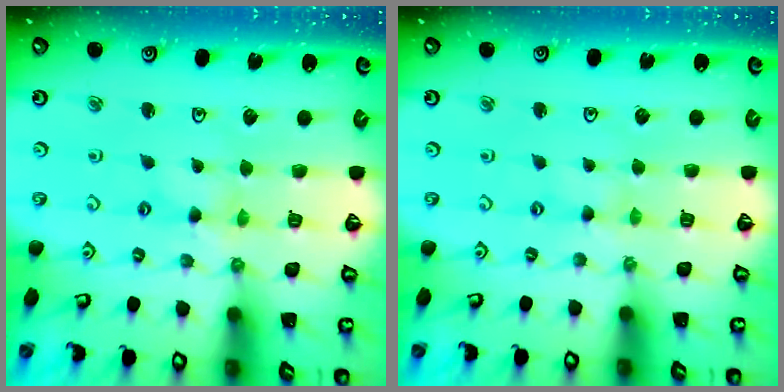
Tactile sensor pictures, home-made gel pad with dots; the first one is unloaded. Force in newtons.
{"total": 0.0}